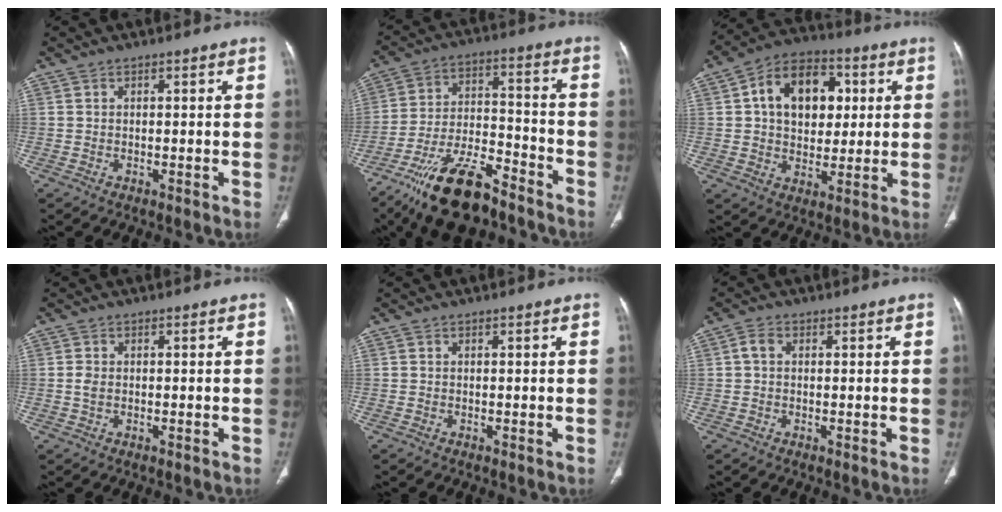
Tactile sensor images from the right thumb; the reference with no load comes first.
{"total": 16.5, "force": [-12.1, 5.7, 9.8], "torque": [-0.170, 0.069, -0.211]}
{"total": 15.2, "force": [3.3, 10.6, 10.4], "torque": [-0.123, 0.008, 0.048]}
{"total": 1.5, "force": [-0.2, 1.0, 1.1], "torque": [-0.029, 0.000, -0.006]}
{"total": 0.0}
{"total": 1.9, "force": [0.2, 1.4, 1.3], "torque": [-0.024, 0.007, 0.000]}